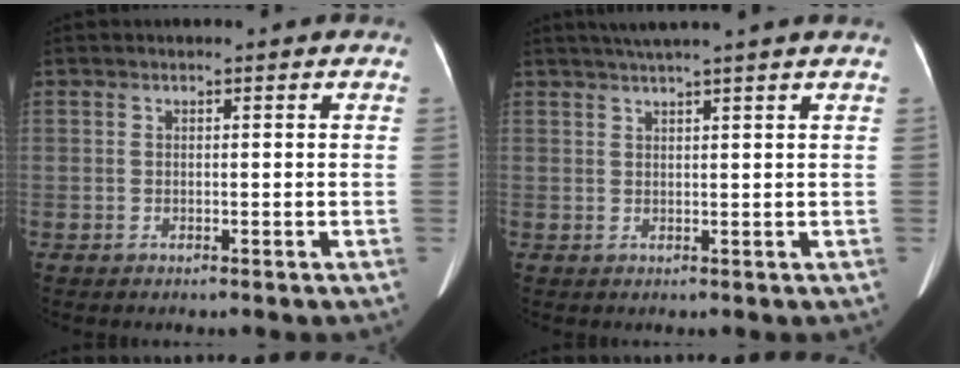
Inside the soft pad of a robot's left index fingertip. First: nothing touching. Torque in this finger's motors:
{"motor_torque": [0.42, -1.02, 0.01, 0.06]}